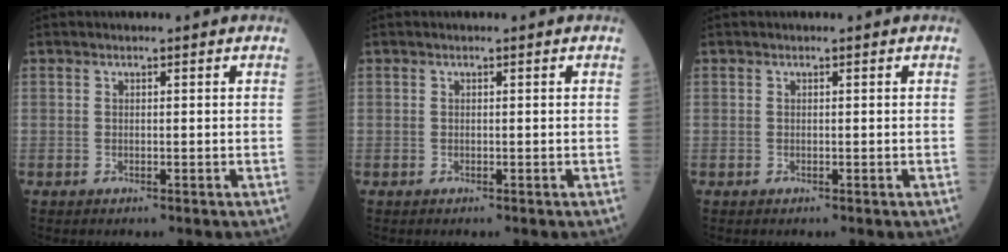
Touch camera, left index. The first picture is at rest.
{"total": 0.0}
{"total": 0.0}